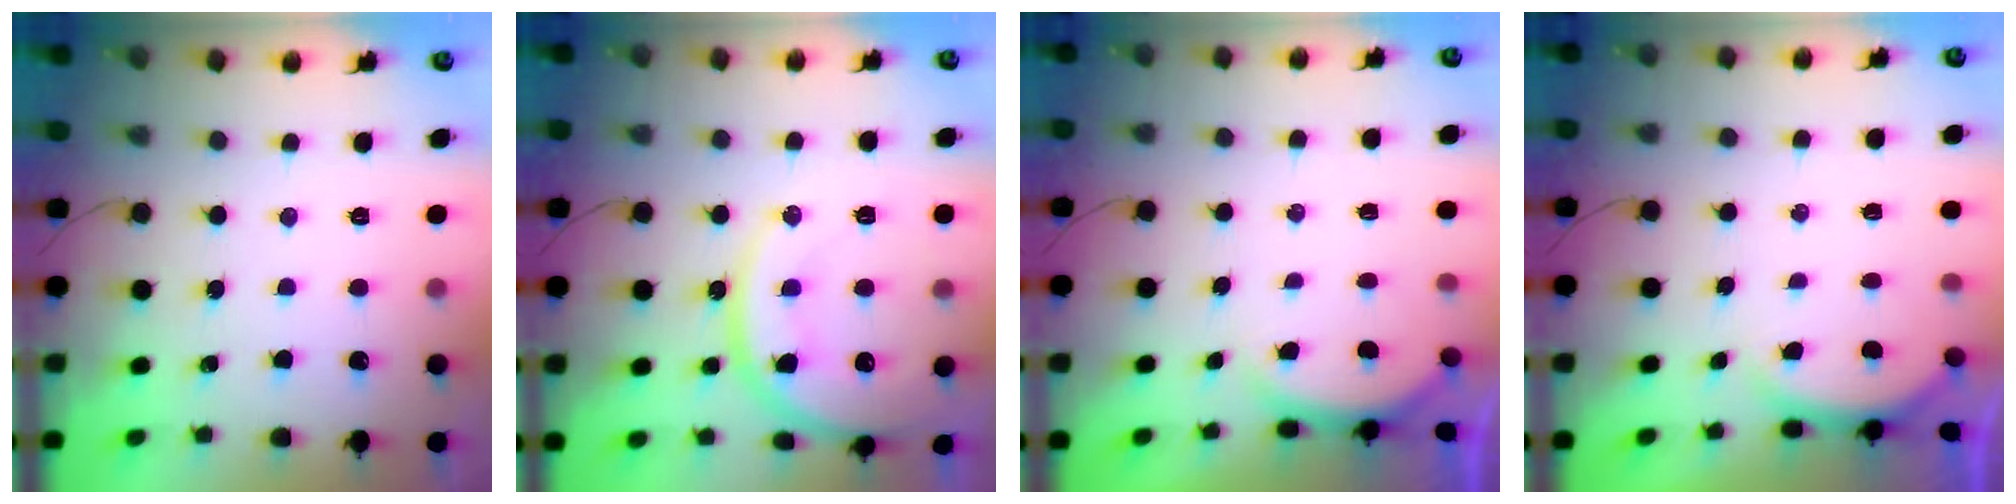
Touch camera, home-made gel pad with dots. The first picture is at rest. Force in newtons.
{"total": 15.6, "press": 15.5, "slide": 1.7}
{"total": 2.2, "press": 2.2, "slide": 0.6}
{"total": 2.2, "press": 2.2, "slide": 0.6}